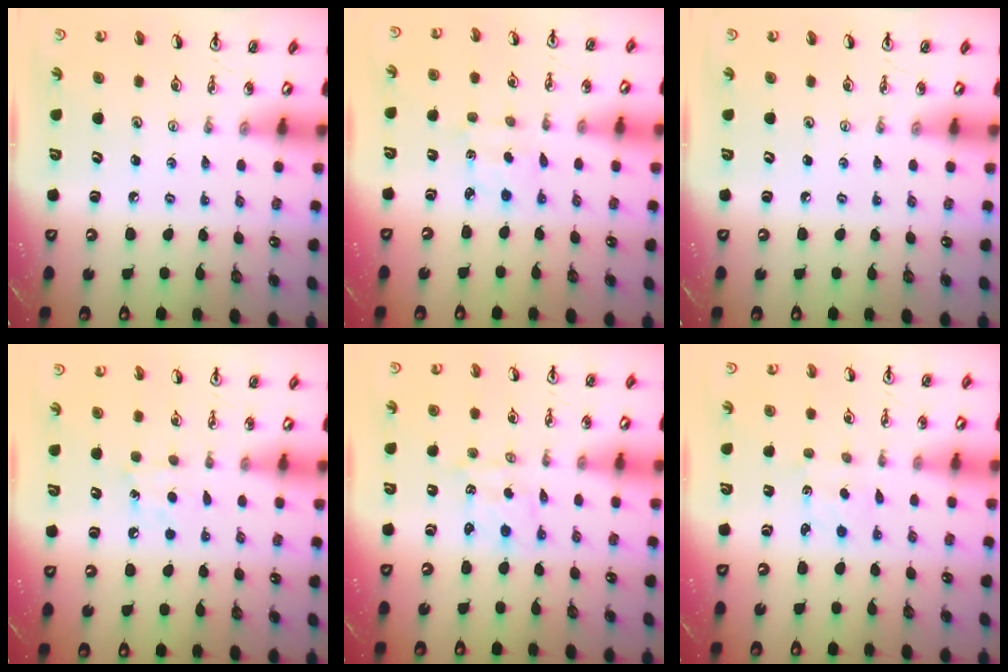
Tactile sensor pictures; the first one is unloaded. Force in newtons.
{"total": 2.2, "press": 2.1, "slide": 0.7}
{"total": 0.0}
{"total": 7.5, "press": 7.4, "slide": 0.9}
{"total": 0.0}
{"total": 1.4, "press": 1.3, "slide": 0.4}